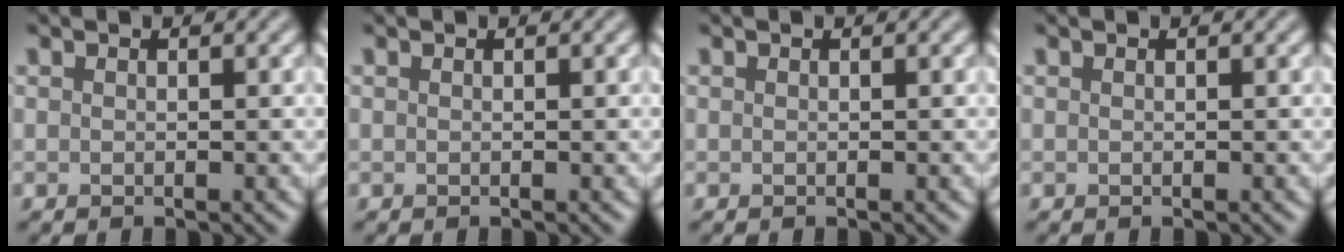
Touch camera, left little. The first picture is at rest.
{"total": 0.0}
{"total": 0.0}
{"total": 0.0}